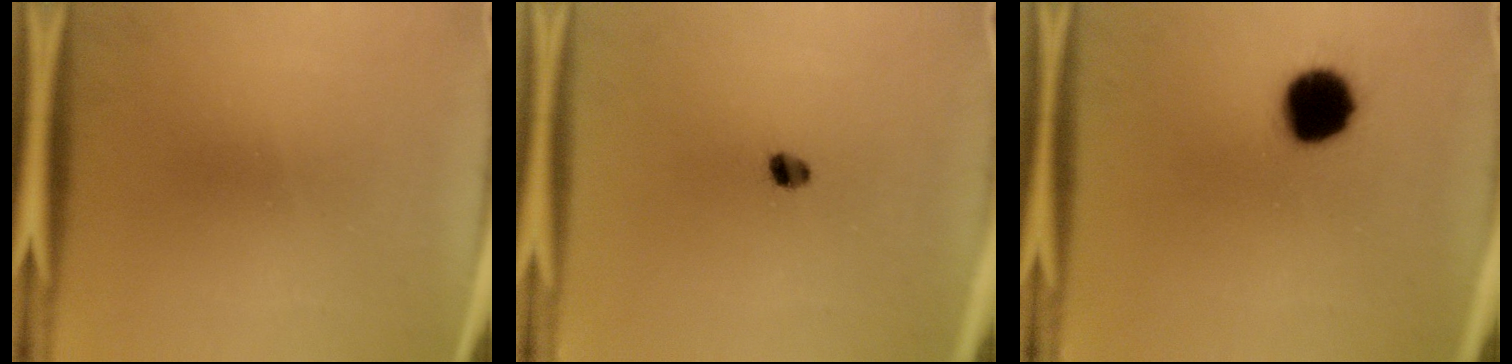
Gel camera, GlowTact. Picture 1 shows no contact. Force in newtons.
{"total": 2.3}
{"total": 10.1}